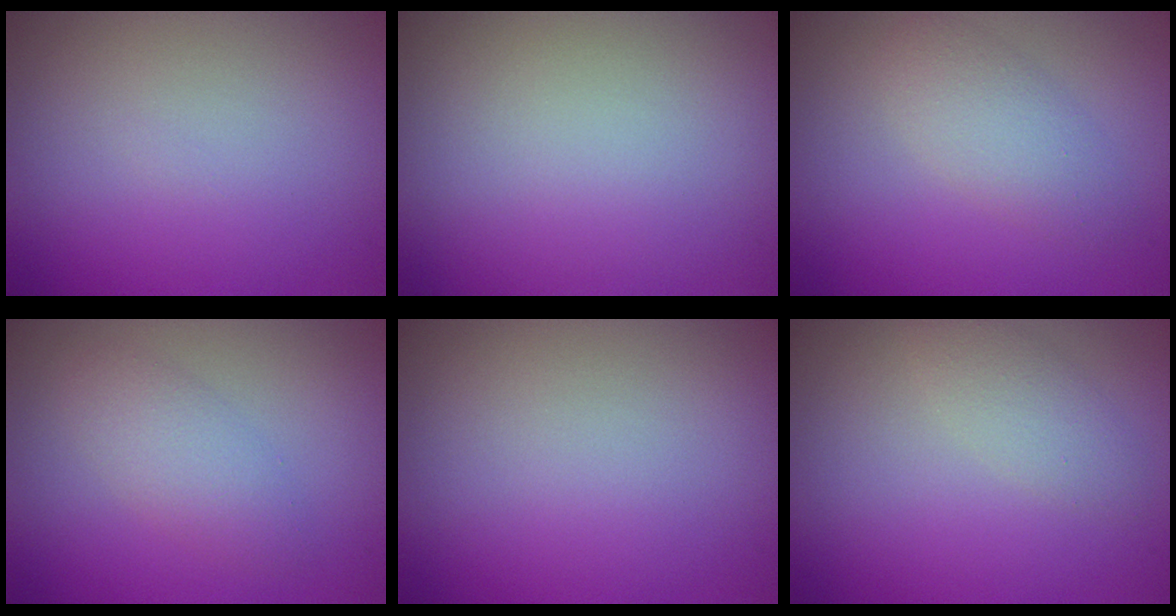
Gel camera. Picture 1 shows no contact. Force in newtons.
{"total": 0.0}
{"total": 2.7, "press": 2.7, "slide": 0.0}
{"total": 2.5, "press": 2.5, "slide": 0.1}
{"total": 0.0}
{"total": 1.9, "press": 1.9, "slide": 0.0}